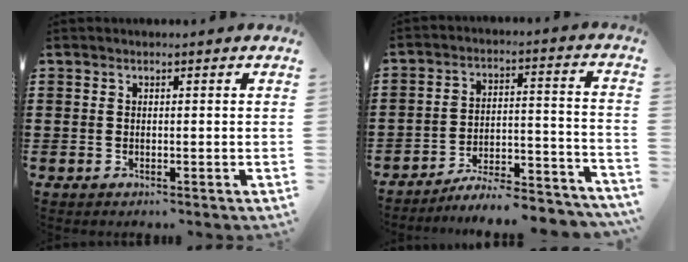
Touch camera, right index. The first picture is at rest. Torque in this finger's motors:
{"motor_torque": [2.14, 0.00, 0.70, 0.21]}